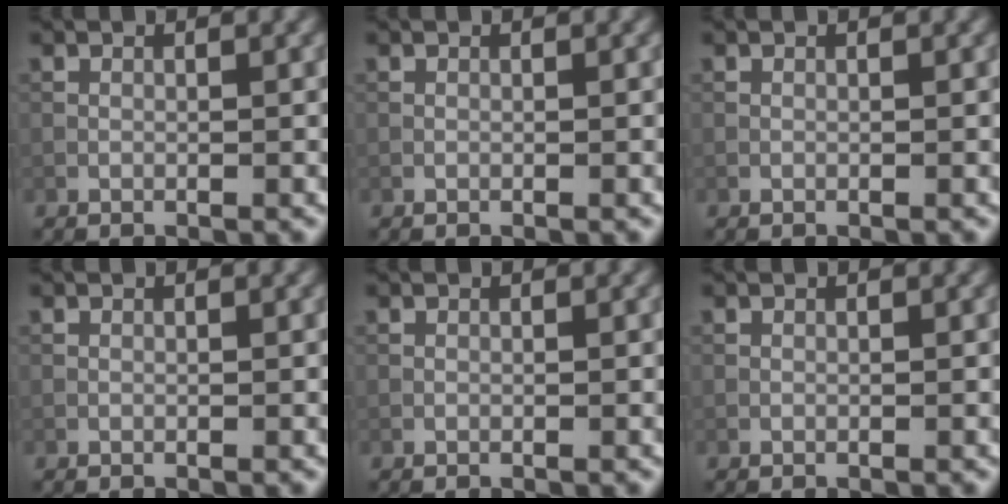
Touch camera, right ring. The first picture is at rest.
{"total": 0.0}
{"total": 0.0}
{"total": 0.0}
{"total": 0.0}
{"total": 0.0}